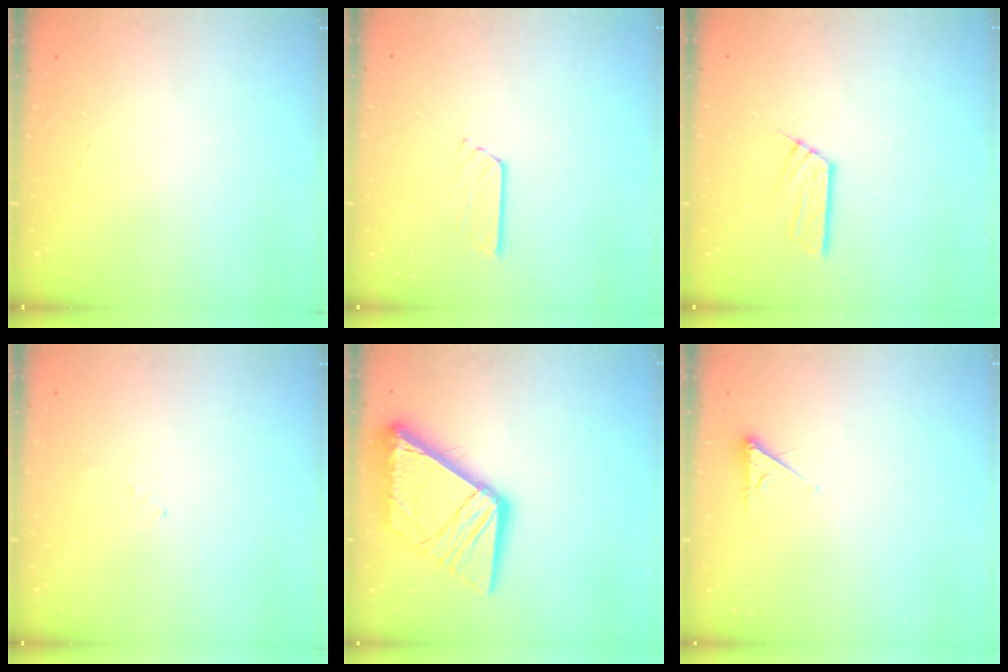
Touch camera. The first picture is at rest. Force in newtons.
{"total": 3.4, "press": 3.3, "slide": 0.4}
{"total": 7.1, "press": 7.1, "slide": 0.5}
{"total": 2.3, "press": 2.3, "slide": 0.2}
{"total": 20.3, "press": 20.2, "slide": 2.4}
{"total": 2.5, "press": 2.5, "slide": 0.5}